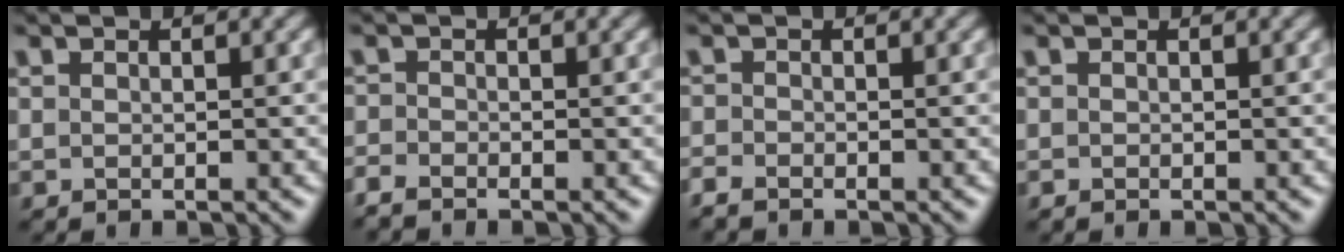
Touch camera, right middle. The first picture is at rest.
{"total": 1.7, "force": [-1.5, 0.4, 0.6], "torque": [-0.015, -0.009, -0.039]}
{"total": 1.4, "force": [-1.2, 0.5, 0.6], "torque": [-0.013, -0.007, -0.030]}
{"total": 0.0}